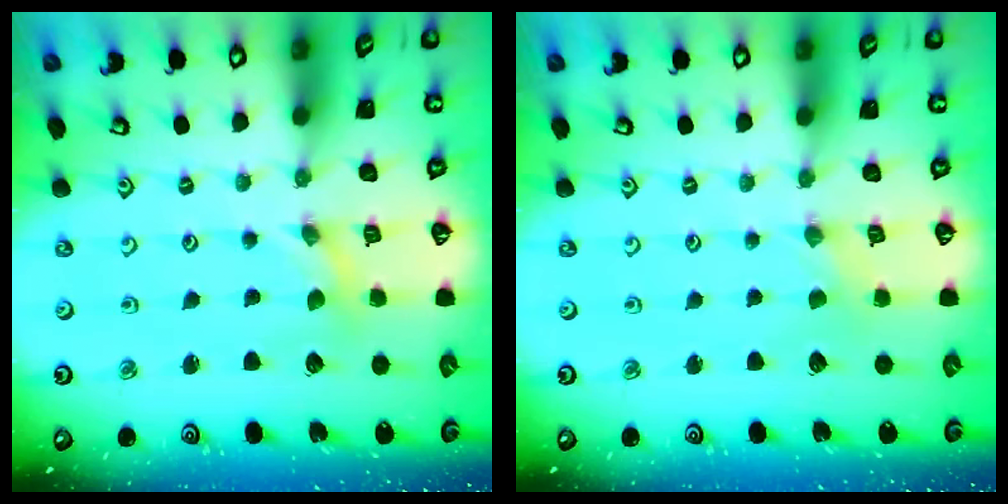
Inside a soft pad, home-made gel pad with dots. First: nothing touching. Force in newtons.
{"total": 0.0}